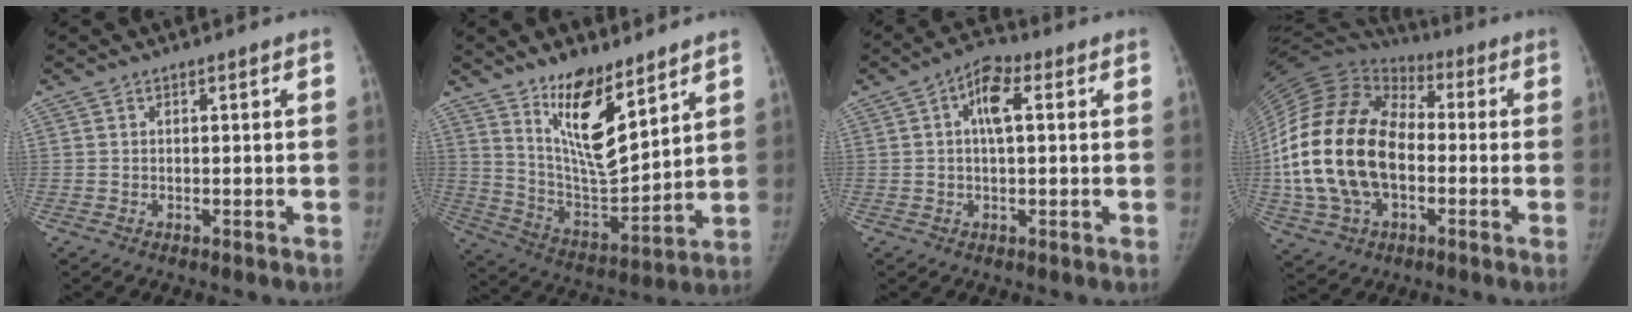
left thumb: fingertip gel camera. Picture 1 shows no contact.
{"total": 15.0, "force": [9.5, 5.4, 10.3], "torque": [-0.144, -0.077, 0.185]}
{"total": 6.1, "force": [1.3, 2.9, 5.2], "torque": [-0.089, 0.016, 0.015]}
{"total": 25.8, "force": [-2.6, 16.9, 19.3], "torque": [-0.393, 0.019, -0.046]}